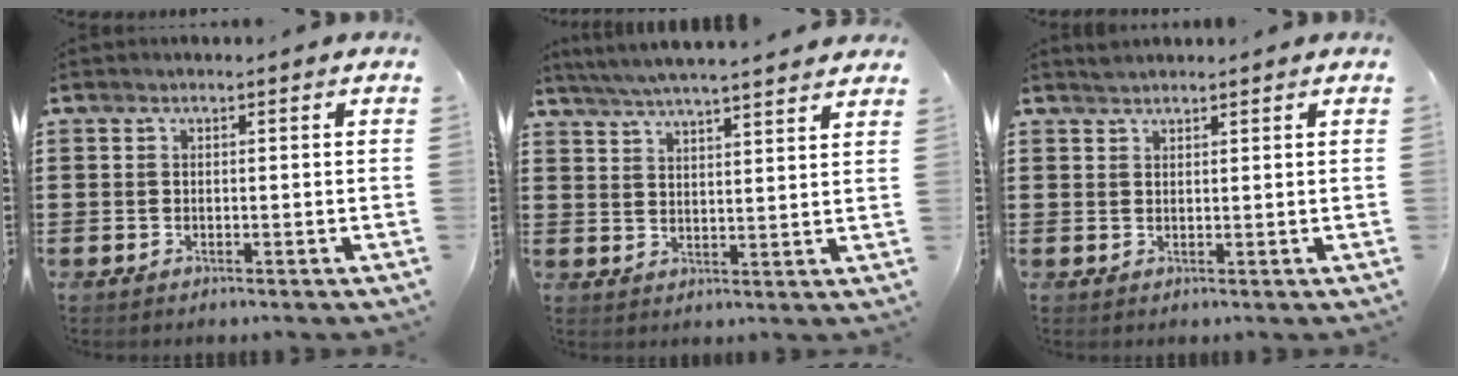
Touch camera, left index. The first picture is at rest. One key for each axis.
{"total": 5.0, "fx": 4.8, "fy": -0.4, "fz": 1.5, "tx": -0.045, "ty": -0.022, "tz": 0.084}
{"total": 1.4, "fx": 1.4, "fy": 0.1, "fz": 0.2, "tx": -0.005, "ty": 0.001, "tz": 0.026}